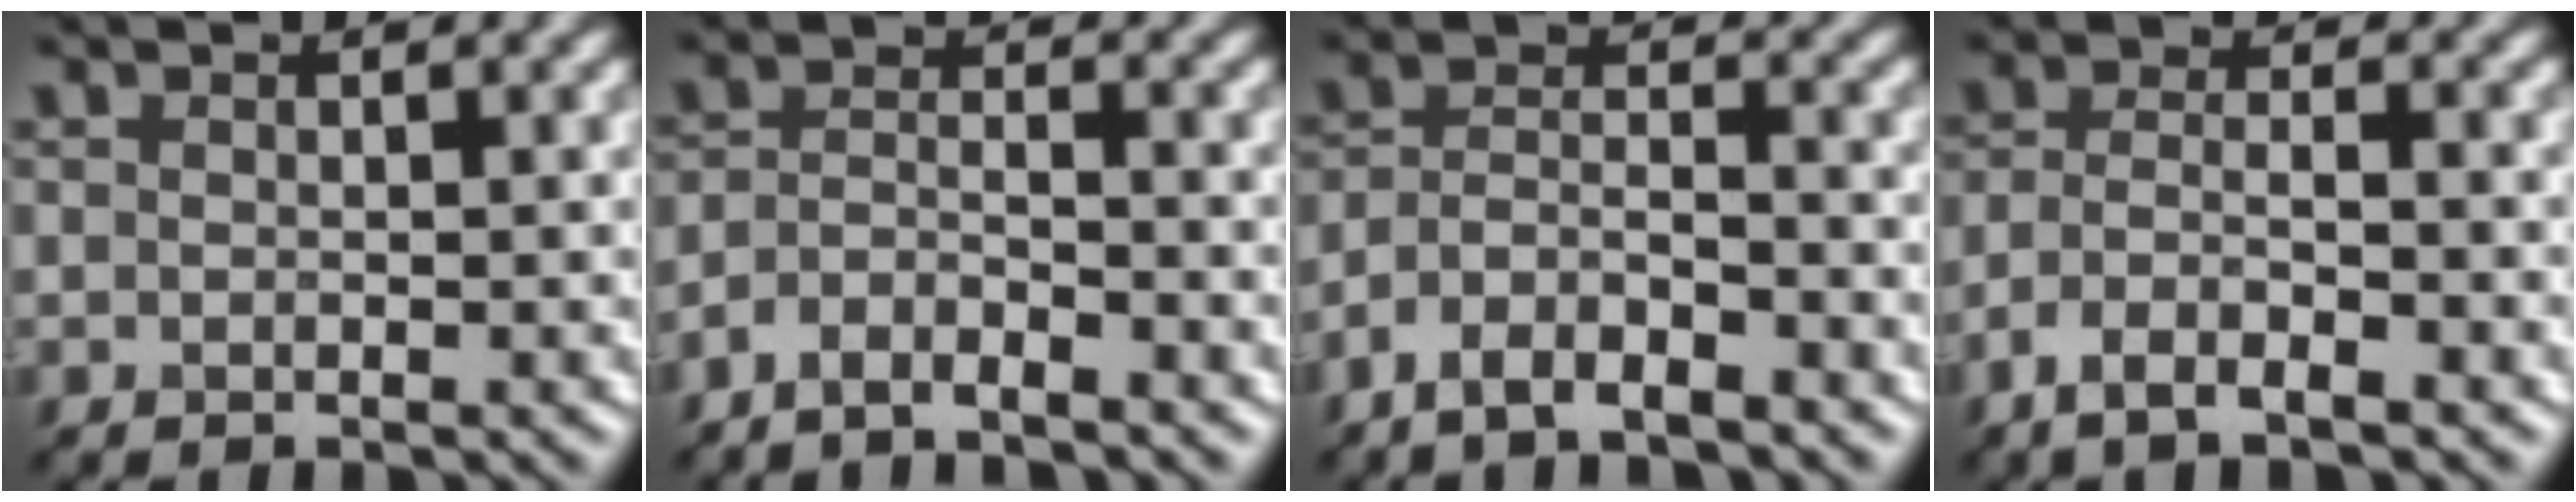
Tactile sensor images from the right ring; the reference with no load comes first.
{"total": 2.9, "force": [-2.5, 0.5, 1.4], "torque": [-0.027, 0.002, -0.054]}
{"total": 4.3, "force": [-3.4, 1.1, 2.3], "torque": [-0.045, 0.002, -0.071]}
{"total": 4.2, "force": [-2.8, 1.1, 3.0], "torque": [-0.060, 0.001, -0.058]}